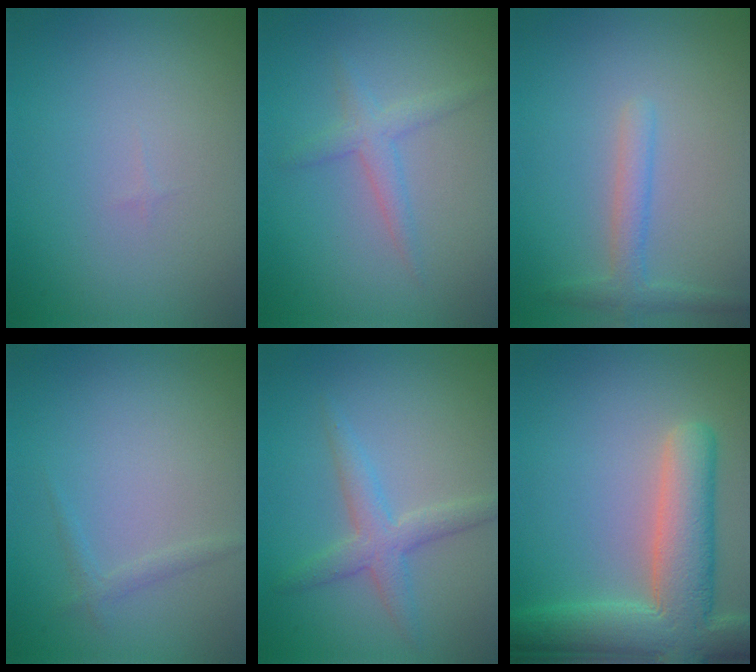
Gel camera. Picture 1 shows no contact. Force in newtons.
{"total": 2.0, "press": 2.0, "slide": 0.1}
{"total": 2.1, "press": 2.1, "slide": 0.1}
{"total": 0.9, "press": 0.9, "slide": 0.1}
{"total": 2.9, "press": 2.9, "slide": 0.3}
{"total": 7.9, "press": 7.8, "slide": 0.8}